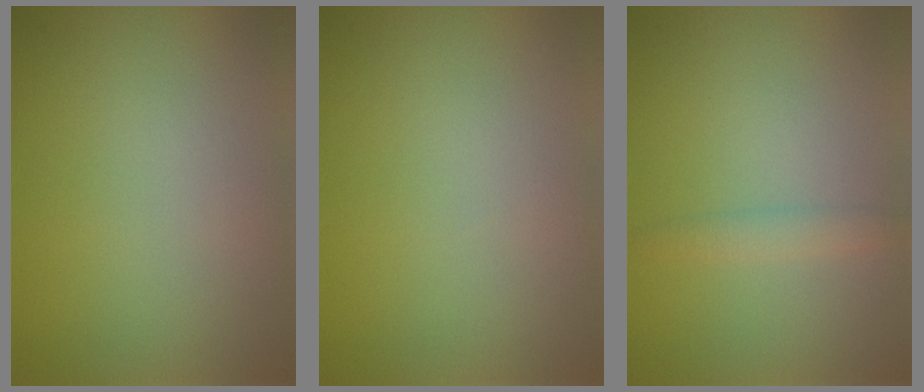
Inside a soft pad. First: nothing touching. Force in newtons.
{"total": 0.0}
{"total": 1.4, "press": 1.4, "slide": 0.0}